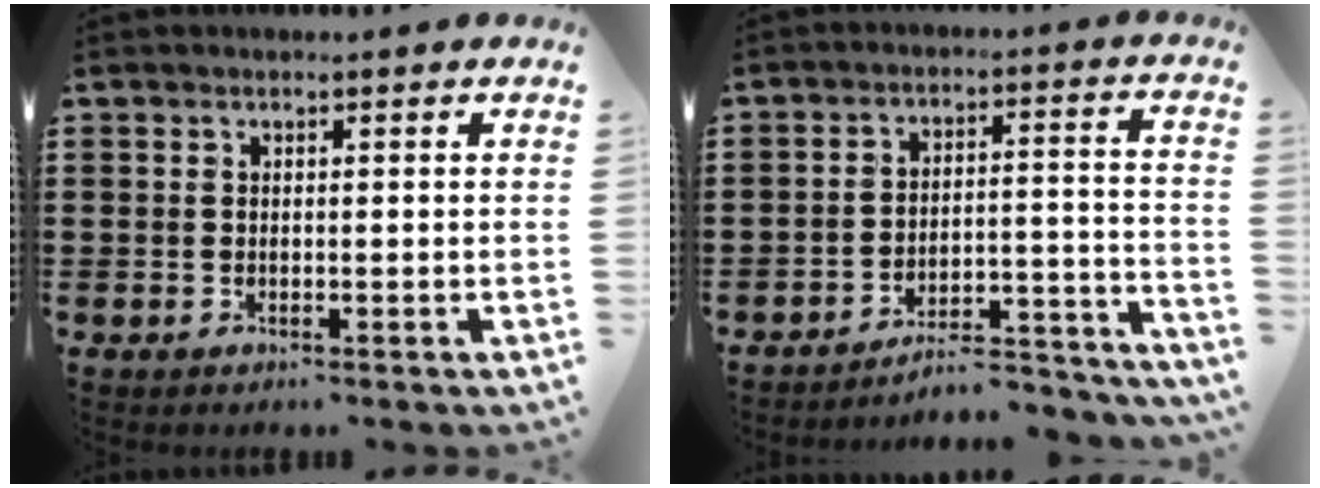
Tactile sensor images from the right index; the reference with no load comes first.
{"total": 5.7, "force": [-5.5, 0.4, 1.7], "torque": [-0.027, -0.001, -0.109]}